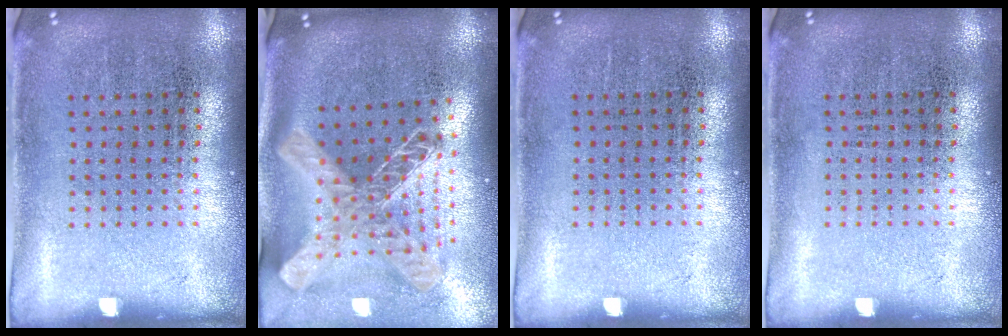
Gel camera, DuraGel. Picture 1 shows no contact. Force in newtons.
{"total": 2.5, "press": 1.8, "slide": 1.8}
{"total": 0.0}
{"total": 0.0}